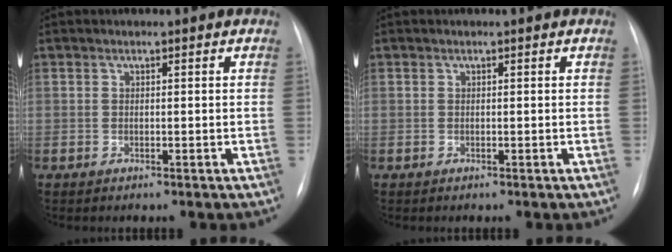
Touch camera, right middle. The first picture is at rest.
{"total": 0.0}